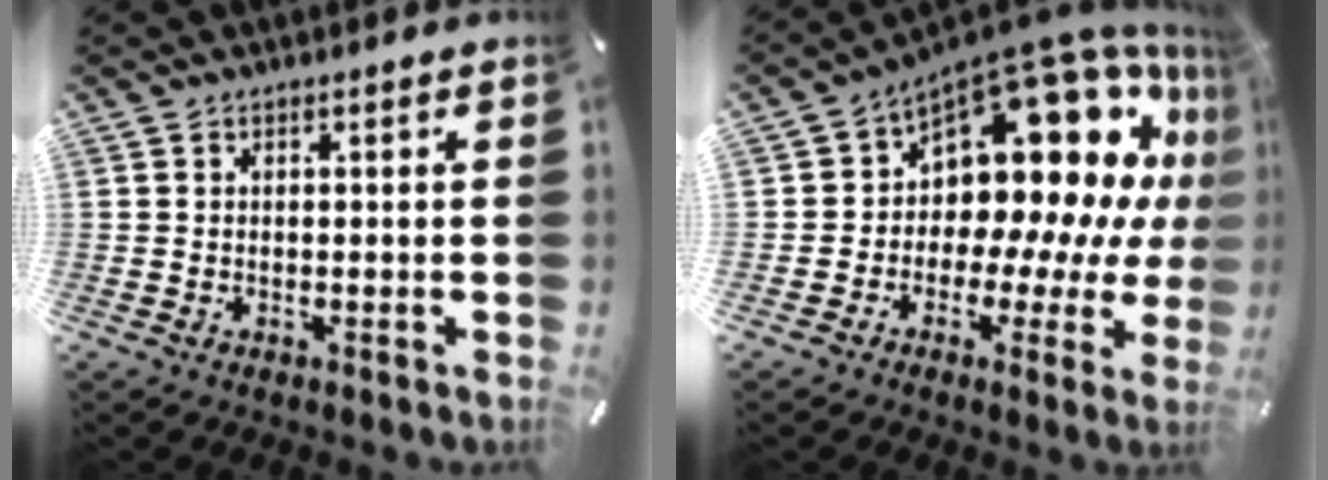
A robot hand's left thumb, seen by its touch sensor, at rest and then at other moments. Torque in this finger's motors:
{"motor_torque": [1.15, 1.05, 0.99, 0.56, 0.06]}